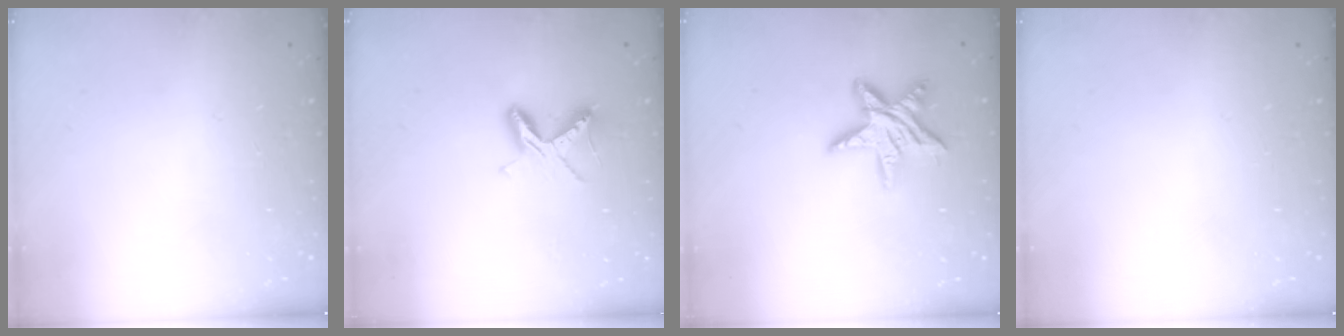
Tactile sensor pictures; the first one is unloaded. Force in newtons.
{"total": 6.1, "press": 6.1, "slide": 0.6}
{"total": 11.9, "press": 11.9, "slide": 0.7}
{"total": 0.0}